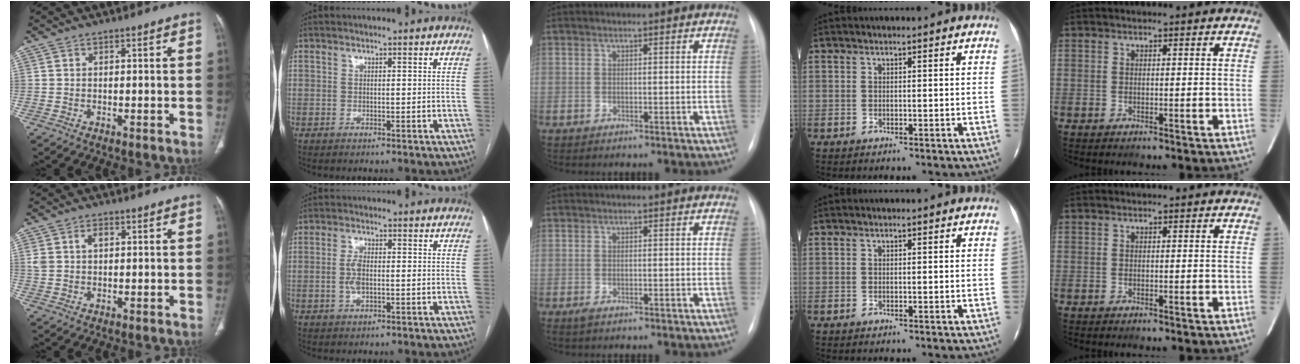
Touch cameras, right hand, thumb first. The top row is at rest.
{"thumb": {"total": 3.3, "force": [1.1, 2.1, 2.3], "torque": [-0.043, 0.007, 0.027]}, "index": {"total": 3.5, "force": [-0.3, 1.5, 3.1], "torque": [-0.073, 0.006, -0.005]}, "middle": {"total": 0.8, "force": [-0.5, 0.2, 0.6], "torque": [-0.012, -0.002, -0.006]}}